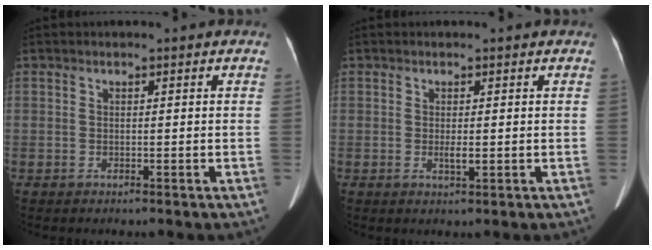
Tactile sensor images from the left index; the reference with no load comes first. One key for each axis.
{"total": 1.3, "fx": 0.1, "fy": 0.3, "fz": 1.2, "tx": -0.025, "ty": -0.003, "tz": 0.004}